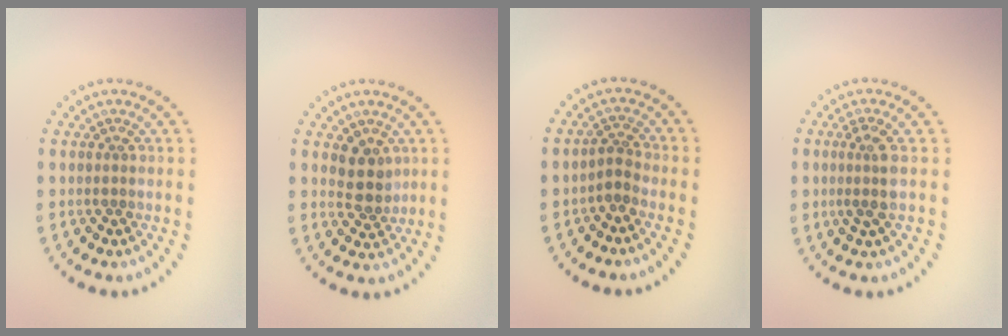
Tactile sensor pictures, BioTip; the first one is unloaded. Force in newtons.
{"total": 2.6, "press": 2.3, "slide": 1.2}
{"total": 1.7, "press": 1.1, "slide": 1.3}
{"total": 2.2, "press": 1.8, "slide": 1.3}